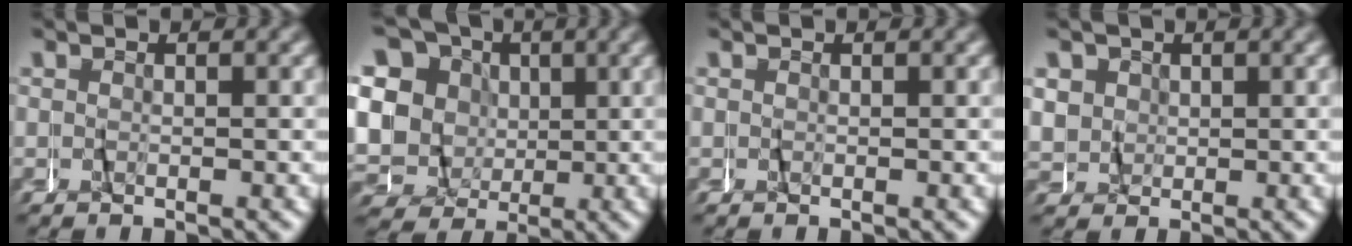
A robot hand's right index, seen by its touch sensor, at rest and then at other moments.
{"total": 16.6, "force": [1.7, 14.5, 7.7], "torque": [-0.190, -0.012, 0.014]}
{"total": 0.0}
{"total": 4.5, "force": [1.2, 4.0, 1.7], "torque": [-0.052, -0.005, 0.025]}